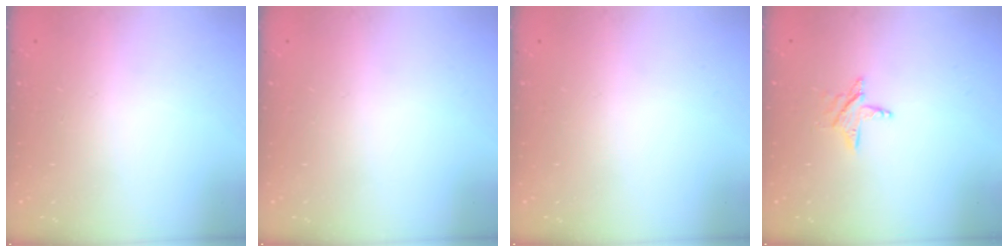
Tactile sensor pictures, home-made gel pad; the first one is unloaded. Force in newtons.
{"total": 0.0}
{"total": 0.0}
{"total": 4.5, "press": 4.5, "slide": 0.4}